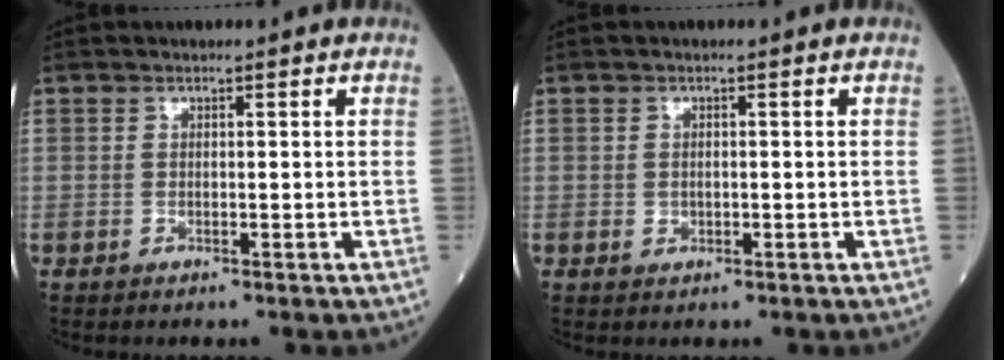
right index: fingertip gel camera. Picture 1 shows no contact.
{"total": 1.1, "force": [-0.2, 0.8, 0.7], "torque": [-0.016, -0.001, -0.001]}